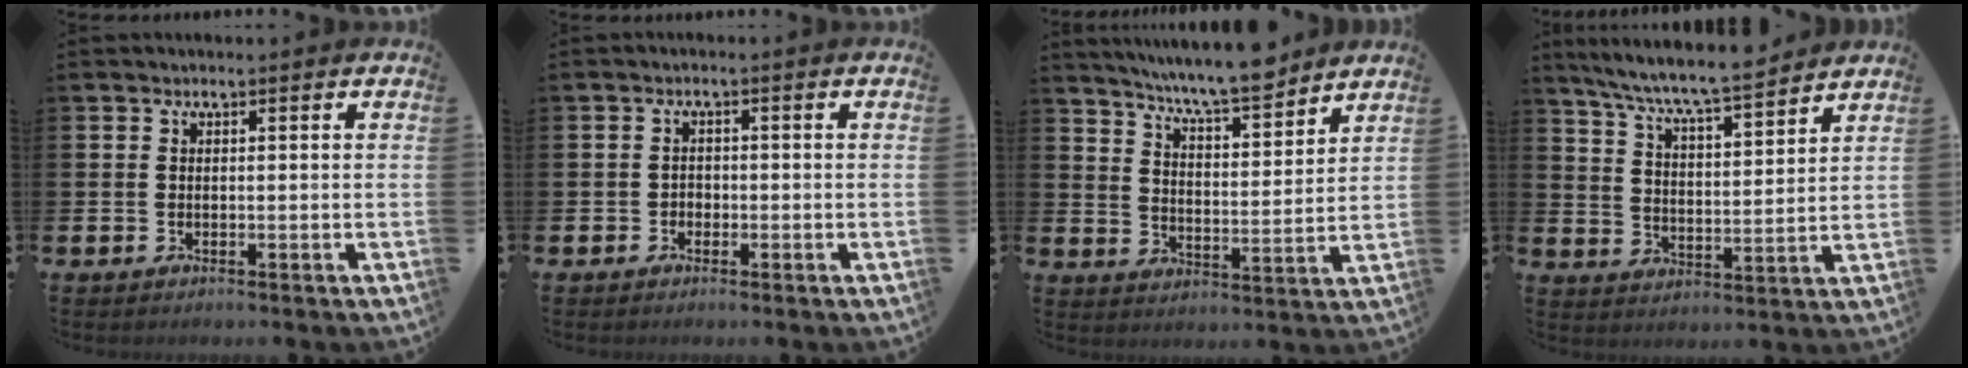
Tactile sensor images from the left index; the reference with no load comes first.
{"total": 1.3, "force": [-0.7, 1.1, 0.3], "torque": [-0.007, 0.003, -0.016]}
{"total": 8.2, "force": [7.8, 0.5, 2.6], "torque": [-0.073, -0.048, 0.139]}
{"total": 7.6, "force": [7.3, 0.1, 2.3], "torque": [-0.079, -0.051, 0.126]}